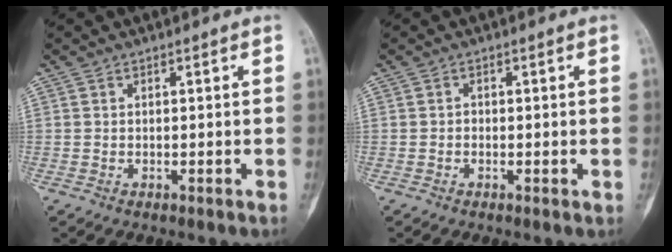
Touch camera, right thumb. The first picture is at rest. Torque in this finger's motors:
{"motor_torque": [0.06, -0.04, -0.18, -0.17, 0.02]}